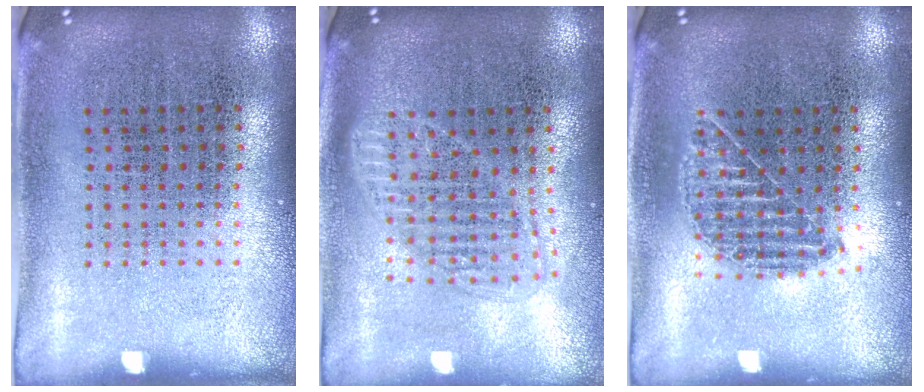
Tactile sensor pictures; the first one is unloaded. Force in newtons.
{"total": 1.5, "press": 1.3, "slide": 0.8}
{"total": 1.0, "press": 0.9, "slide": 0.3}